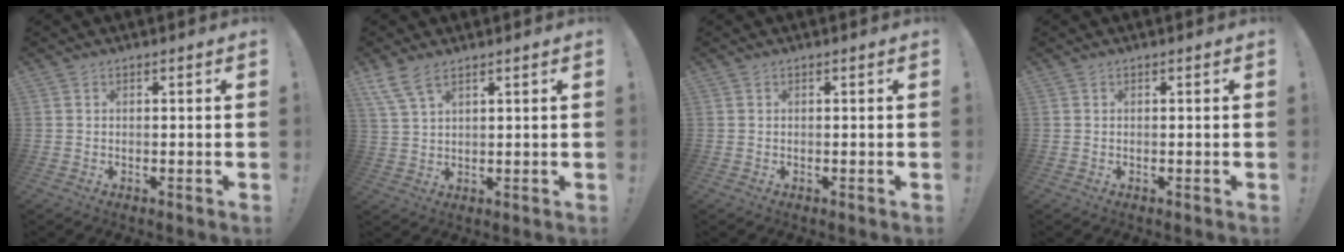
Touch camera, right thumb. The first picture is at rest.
{"total": 6.5, "force": [4.8, 2.2, 3.9], "torque": [-0.076, -0.017, 0.091]}
{"total": 0.0}
{"total": 0.0}